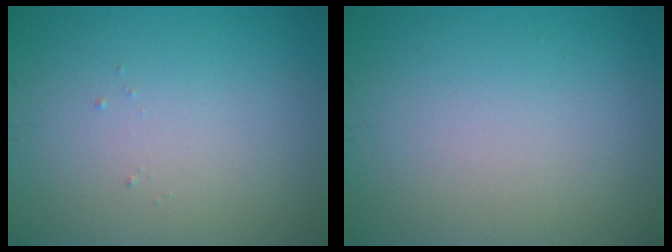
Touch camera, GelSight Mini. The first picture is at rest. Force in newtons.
{"total": 0.0}